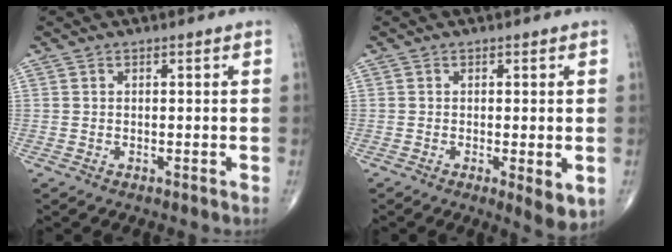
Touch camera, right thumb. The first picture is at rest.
{"total": 4.7, "force": [-0.9, 1.2, 4.4], "torque": [-0.070, -0.017, -0.014]}